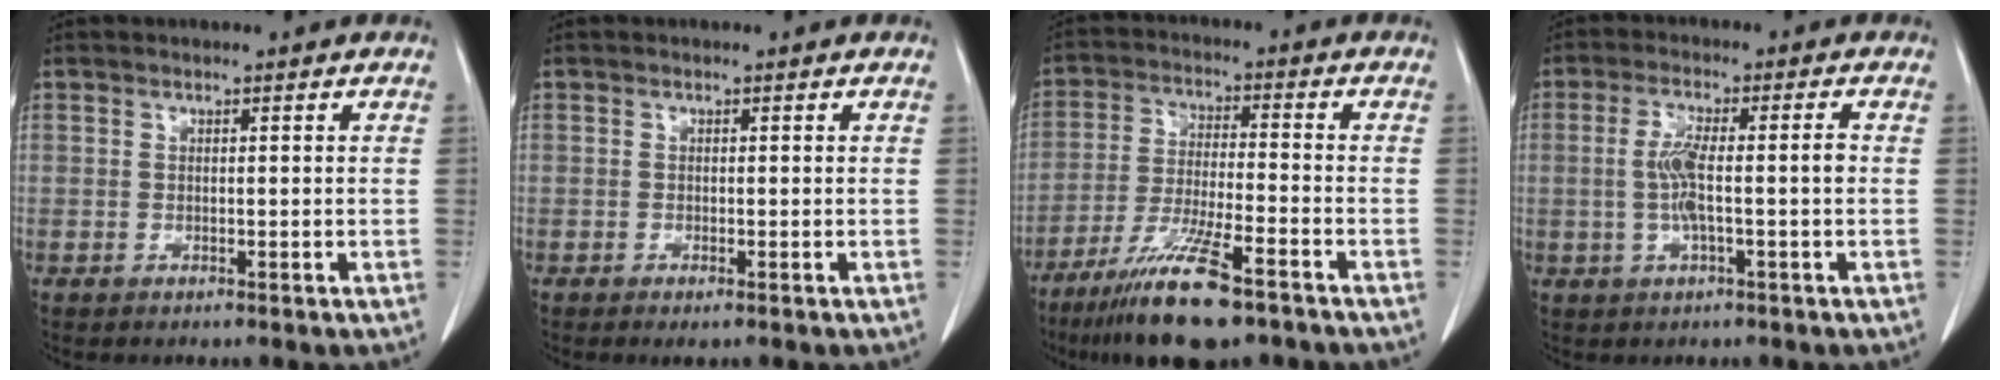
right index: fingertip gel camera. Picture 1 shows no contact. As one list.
[{"total": 0.8, "force": [-0.5, 0.0, 0.6], "torque": [-0.011, -0.003, -0.006]}, {"total": 13.1, "force": [-8.9, 1.5, 9.5], "torque": [-0.182, -0.034, -0.155]}, {"total": 6.1, "force": [-0.6, 0.6, 6.0], "torque": [-0.121, 0.007, -0.011]}]